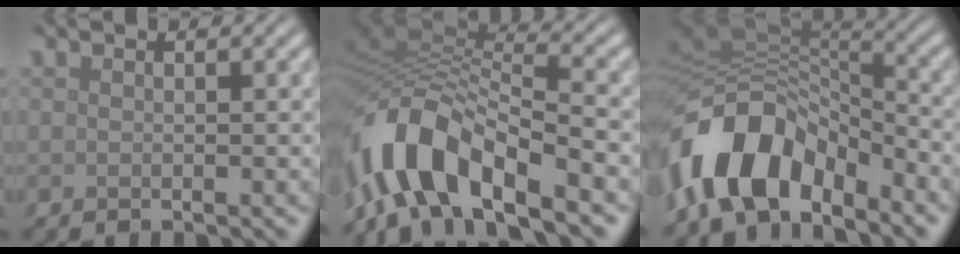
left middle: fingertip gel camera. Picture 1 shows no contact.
{"total": 11.9, "force": [-5.7, 5.3, 9.0], "torque": [-0.166, 0.006, -0.108]}
{"total": 11.4, "force": [-6.2, 6.4, 7.1], "torque": [-0.134, 0.003, -0.116]}